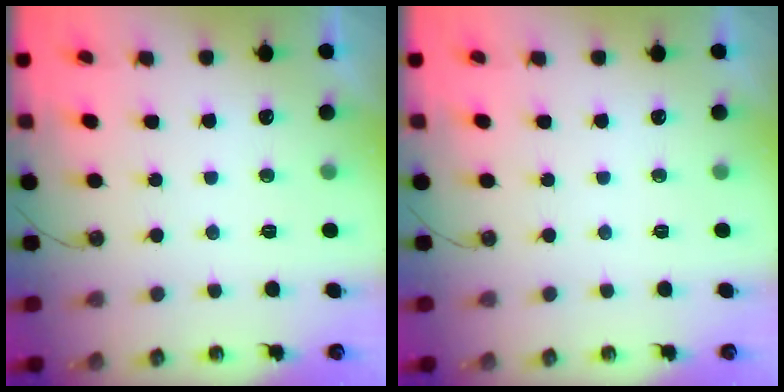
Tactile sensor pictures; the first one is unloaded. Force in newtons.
{"total": 0.0}